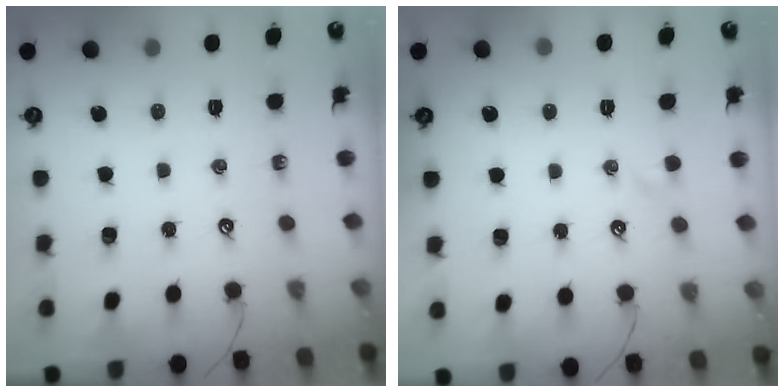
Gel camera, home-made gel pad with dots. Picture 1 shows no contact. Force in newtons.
{"total": 0.6, "press": 0.0, "slide": 0.6}